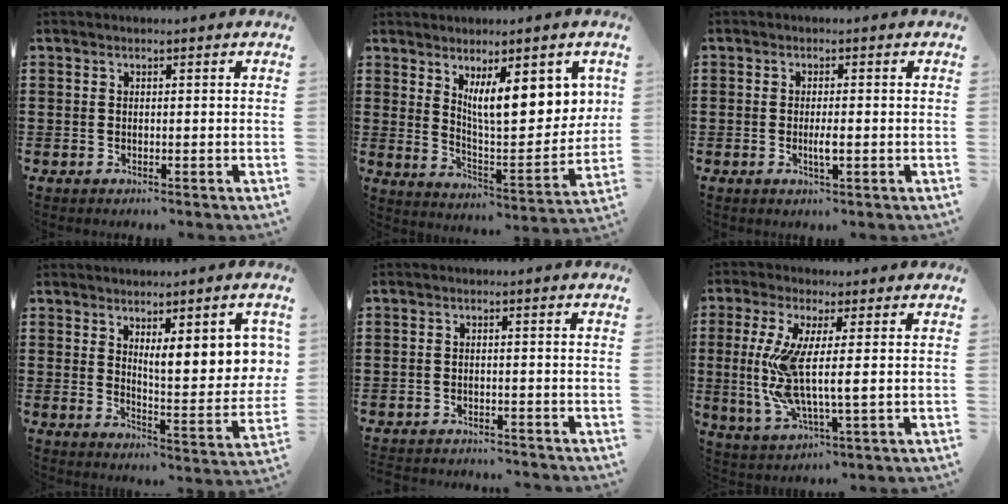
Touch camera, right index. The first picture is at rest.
{"total": 10.6, "force": [4.9, 3.3, 8.9], "torque": [-0.146, -0.020, 0.081]}
{"total": 2.5, "force": [-0.6, 0.4, 2.4], "torque": [-0.049, -0.005, -0.012]}
{"total": 7.8, "force": [3.9, 2.0, 6.4], "torque": [-0.099, -0.017, 0.060]}
{"total": 1.9, "force": [-1.9, 0.1, 0.0], "torque": [-0.006, 0.000, -0.040]}
{"total": 8.5, "force": [0.5, 1.4, 8.4], "torque": [-0.191, -0.024, 0.002]}